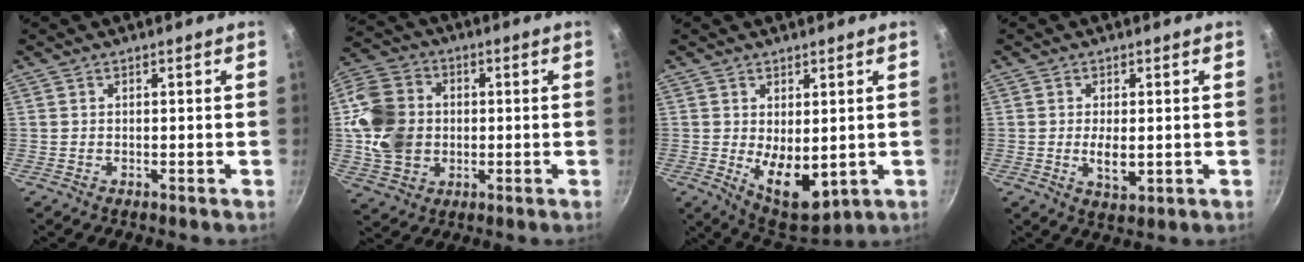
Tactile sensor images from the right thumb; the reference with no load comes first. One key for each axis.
{"total": 14.6, "fx": 0.1, "fy": 11.7, "fz": 8.8, "tx": -0.164, "ty": 0.016, "tz": 0.001}
{"total": 9.9, "fx": -1.1, "fy": 5.2, "fz": 8.4, "tx": -0.109, "ty": -0.018, "tz": 0.006}
{"total": 4.4, "fx": -0.3, "fy": 2.1, "fz": 3.9, "tx": -0.068, "ty": -0.009, "tz": -0.002}